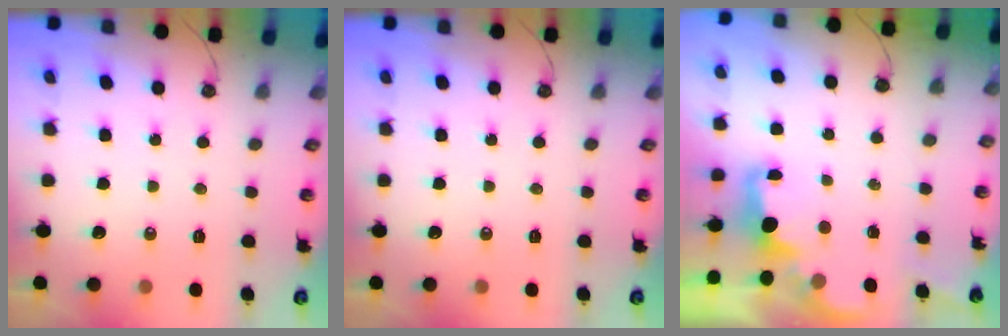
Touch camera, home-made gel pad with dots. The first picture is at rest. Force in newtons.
{"total": 0.0}
{"total": 2.2, "press": 2.1, "slide": 0.8}